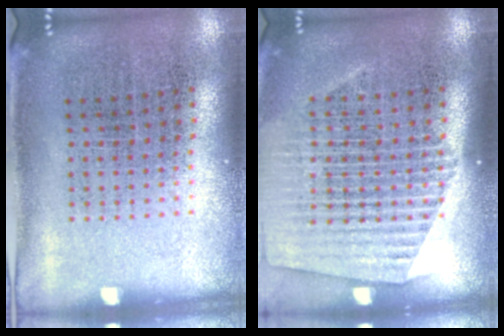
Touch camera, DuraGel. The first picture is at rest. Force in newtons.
{"total": 1.6, "press": 1.6, "slide": 0.5}